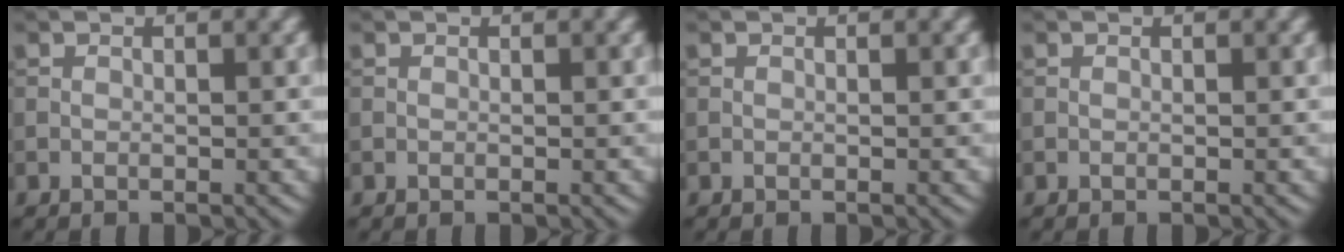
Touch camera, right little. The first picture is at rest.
{"total": 0.0}
{"total": 0.0}
{"total": 0.0}